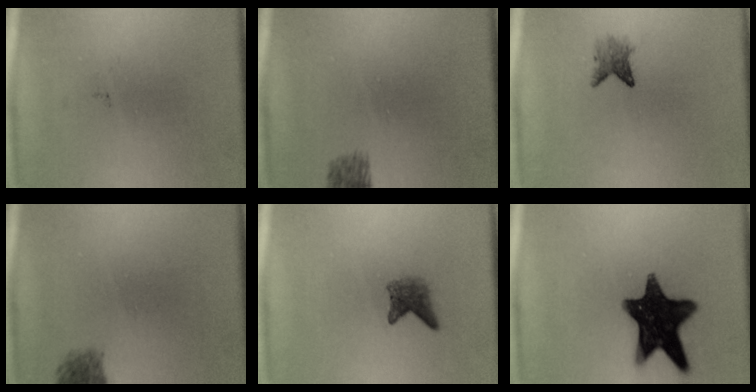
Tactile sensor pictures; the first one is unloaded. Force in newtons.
{"total": 1.9}
{"total": 2.2}
{"total": 1.8}
{"total": 2.4}
{"total": 15.3}